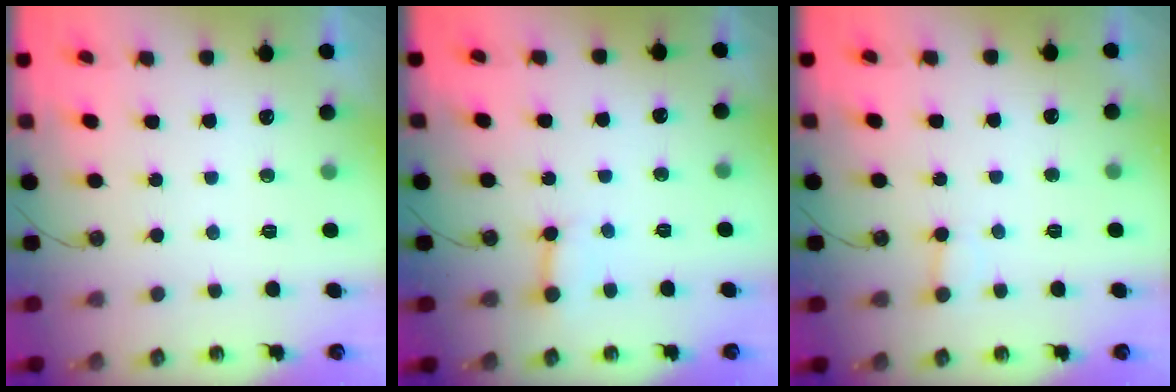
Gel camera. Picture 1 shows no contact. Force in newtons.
{"total": 2.8, "press": 2.8, "slide": 0.2}
{"total": 2.8, "press": 2.8, "slide": 0.3}